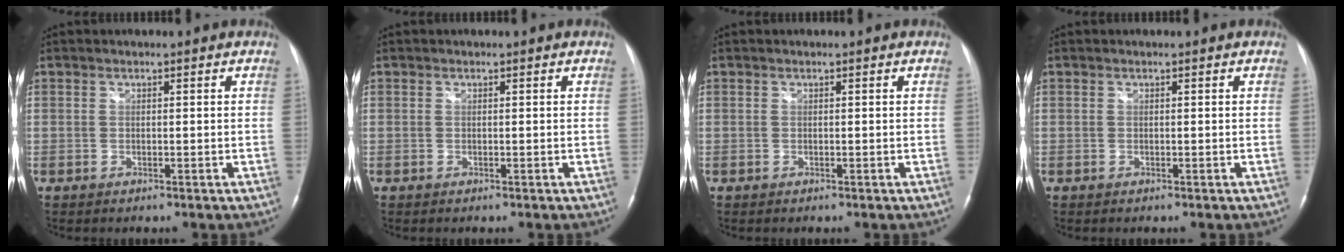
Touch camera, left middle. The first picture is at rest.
{"total": 0.0}
{"total": 0.0}
{"total": 0.0}